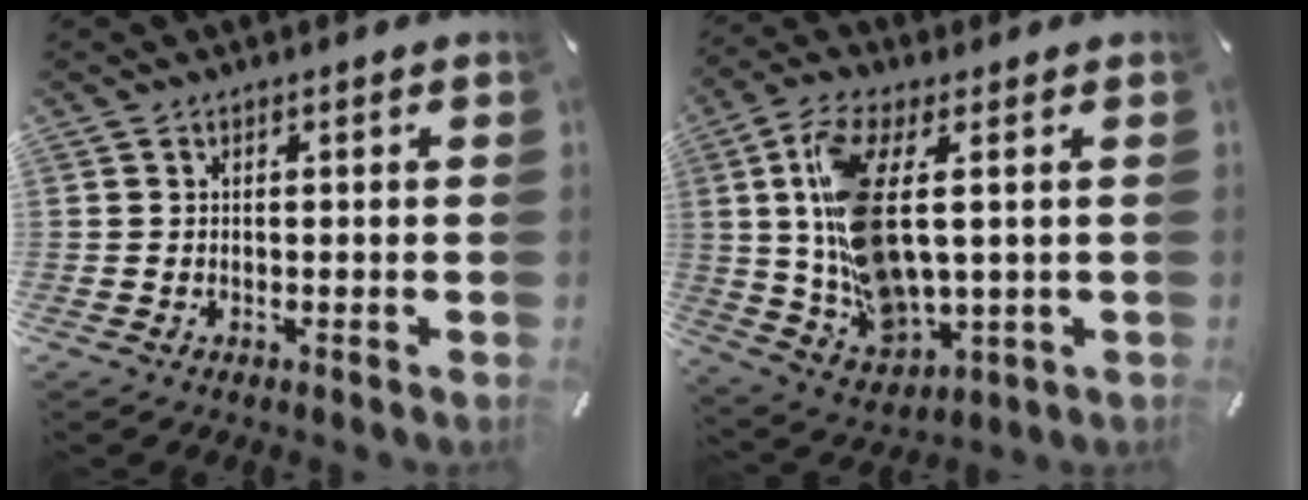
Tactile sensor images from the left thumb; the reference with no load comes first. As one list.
[{"total": 16.1, "force": [2.7, 8.1, 13.7], "torque": [-0.306, -0.008, 0.051]}]